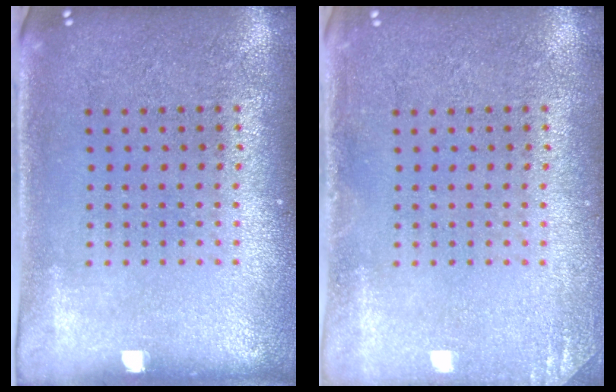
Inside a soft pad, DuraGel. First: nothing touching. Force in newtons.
{"total": 1.3, "press": 1.3, "slide": 0.1}